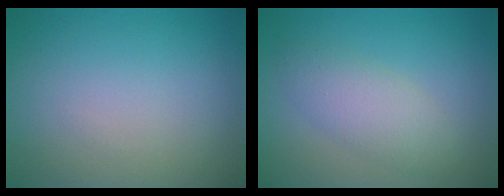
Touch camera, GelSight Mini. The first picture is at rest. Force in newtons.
{"total": 3.2, "press": 3.2, "slide": 0.1}